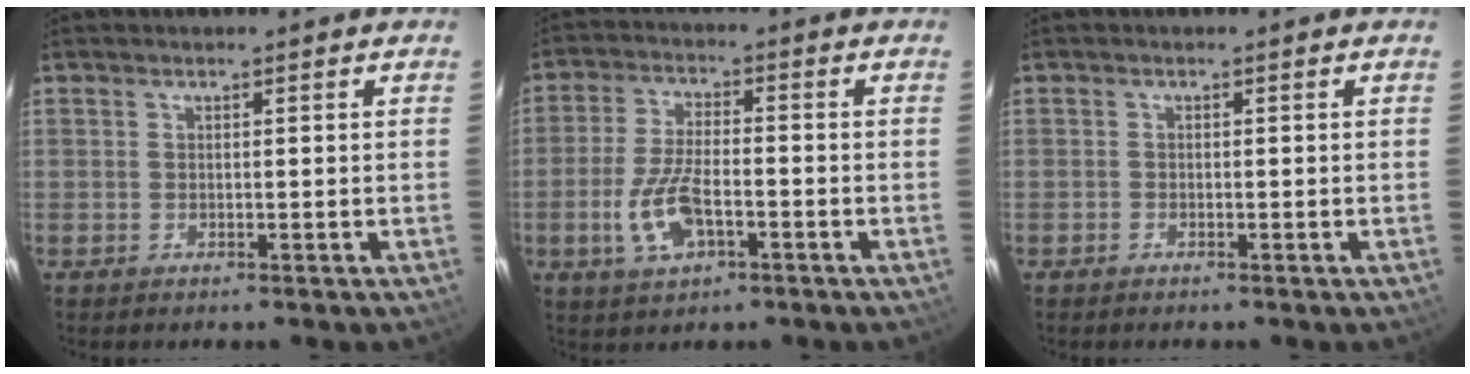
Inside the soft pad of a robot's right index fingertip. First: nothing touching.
{"total": 9.2, "force": [-3.3, 3.9, 7.6], "torque": [-0.165, -0.004, -0.059]}
{"total": 0.6, "force": [-0.5, 0.2, 0.0], "torque": [-0.001, -0.001, -0.012]}